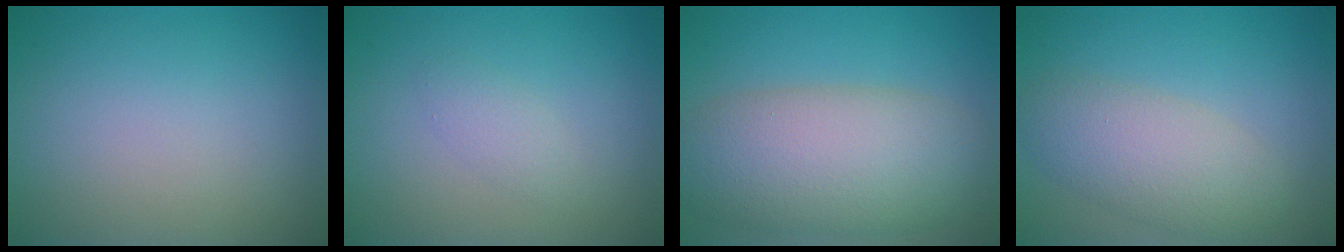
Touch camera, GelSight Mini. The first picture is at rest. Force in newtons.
{"total": 1.4, "press": 1.4, "slide": 0.1}
{"total": 8.9, "press": 8.9, "slide": 0.4}
{"total": 4.6, "press": 4.6, "slide": 0.0}